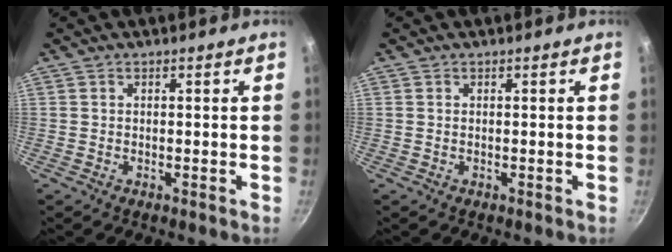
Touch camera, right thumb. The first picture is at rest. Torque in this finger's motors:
{"motor_torque": [0.16, 0.57, 0.35, -0.18, -0.01]}